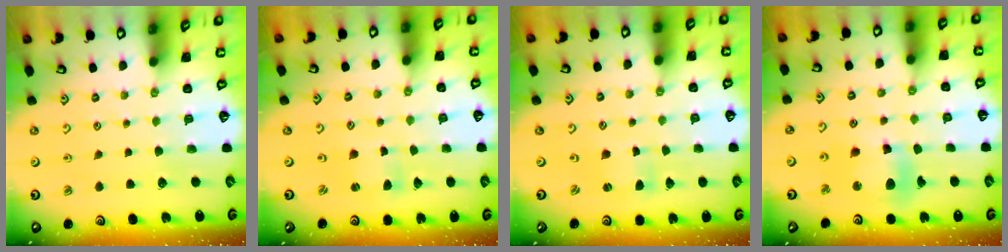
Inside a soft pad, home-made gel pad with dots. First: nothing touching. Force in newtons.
{"total": 1.3, "press": 1.2, "slide": 0.2}
{"total": 0.6, "press": 0.6, "slide": 0.1}
{"total": 12.1, "press": 11.8, "slide": 2.4}